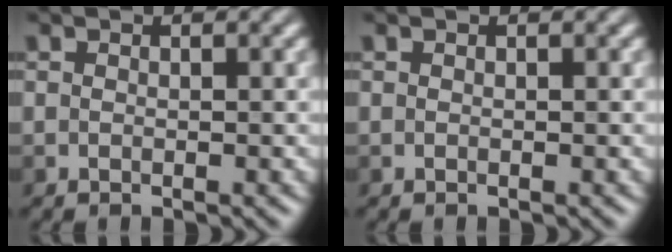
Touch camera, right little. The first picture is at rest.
{"total": 0.0}